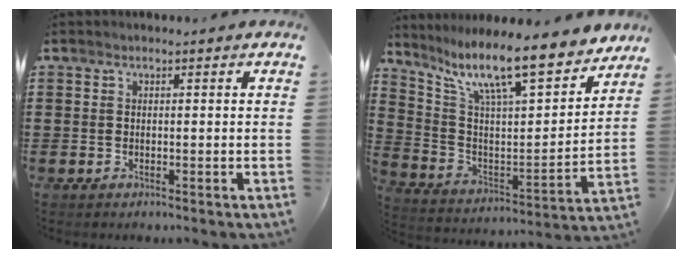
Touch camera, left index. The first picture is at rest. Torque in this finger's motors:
{"motor_torque": [2.14, 0.00, 0.87, 0.21]}